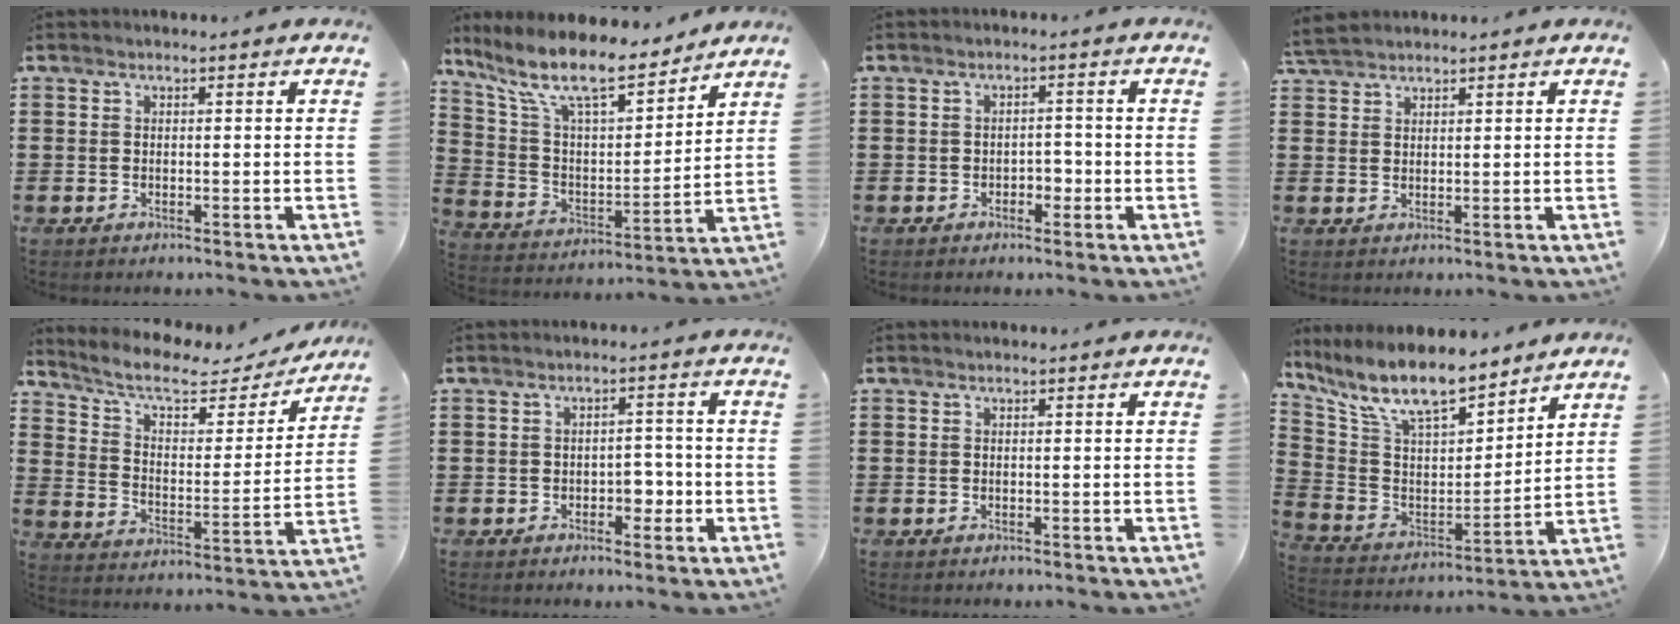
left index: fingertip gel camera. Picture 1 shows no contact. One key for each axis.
{"total": 11.4, "fx": 9.2, "fy": 2.3, "fz": 6.3, "tx": -0.158, "ty": -0.051, "tz": 0.160}
{"total": 2.0, "fx": -1.1, "fy": 1.3, "fz": 1.0, "tx": -0.025, "ty": 0.002, "tz": -0.027}
{"total": 2.9, "fx": 2.7, "fy": 0.6, "fz": 0.8, "tx": -0.023, "ty": 0.001, "tz": 0.053}
{"total": 6.6, "fx": 5.2, "fy": 2.2, "fz": 3.5, "tx": -0.093, "ty": -0.025, "tz": 0.085}
{"total": 3.5, "fx": -1.3, "fy": 2.2, "fz": 2.5, "tx": -0.041, "ty": 0.001, "tz": -0.029}
{"total": 0.0}
{"total": 11.7, "fx": 9.5, "fy": 3.2, "fz": 6.0, "tx": -0.158, "ty": -0.050, "tz": 0.169}